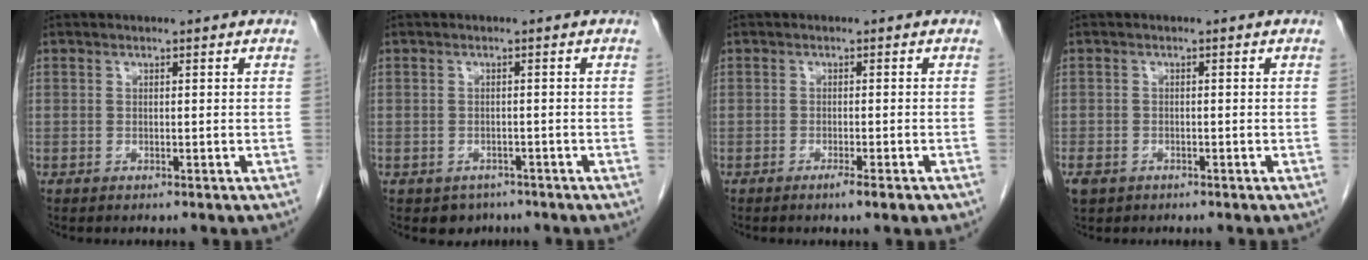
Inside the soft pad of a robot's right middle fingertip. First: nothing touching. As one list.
[{"total": 2.6, "force": [-1.8, 1.8, 0.3], "torque": [-0.010, 0.004, -0.023]}, {"total": 2.7, "force": [-1.7, 0.0, 2.1], "torque": [-0.031, -0.007, -0.023]}, {"total": 3.0, "force": [-2.0, 2.0, 1.1], "torque": [-0.023, -0.002, -0.029]}]